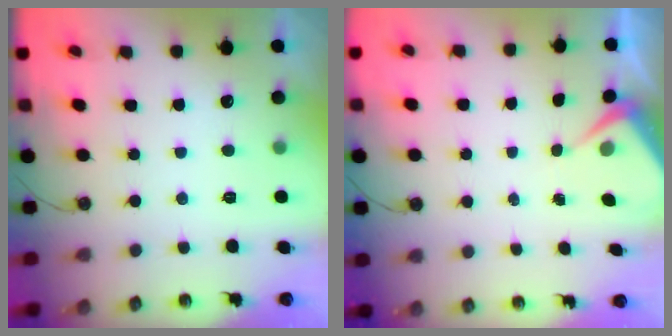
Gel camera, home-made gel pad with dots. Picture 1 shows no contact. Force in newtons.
{"total": 3.7, "press": 3.6, "slide": 0.6}